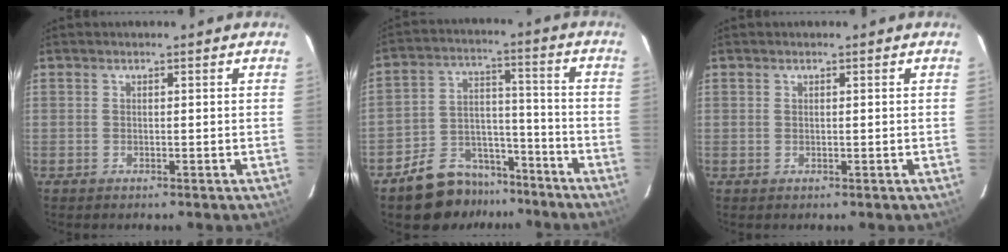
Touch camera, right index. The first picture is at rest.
{"total": 11.9, "force": [-9.3, 6.7, 3.0], "torque": [-0.065, 0.051, -0.129]}
{"total": 0.0}